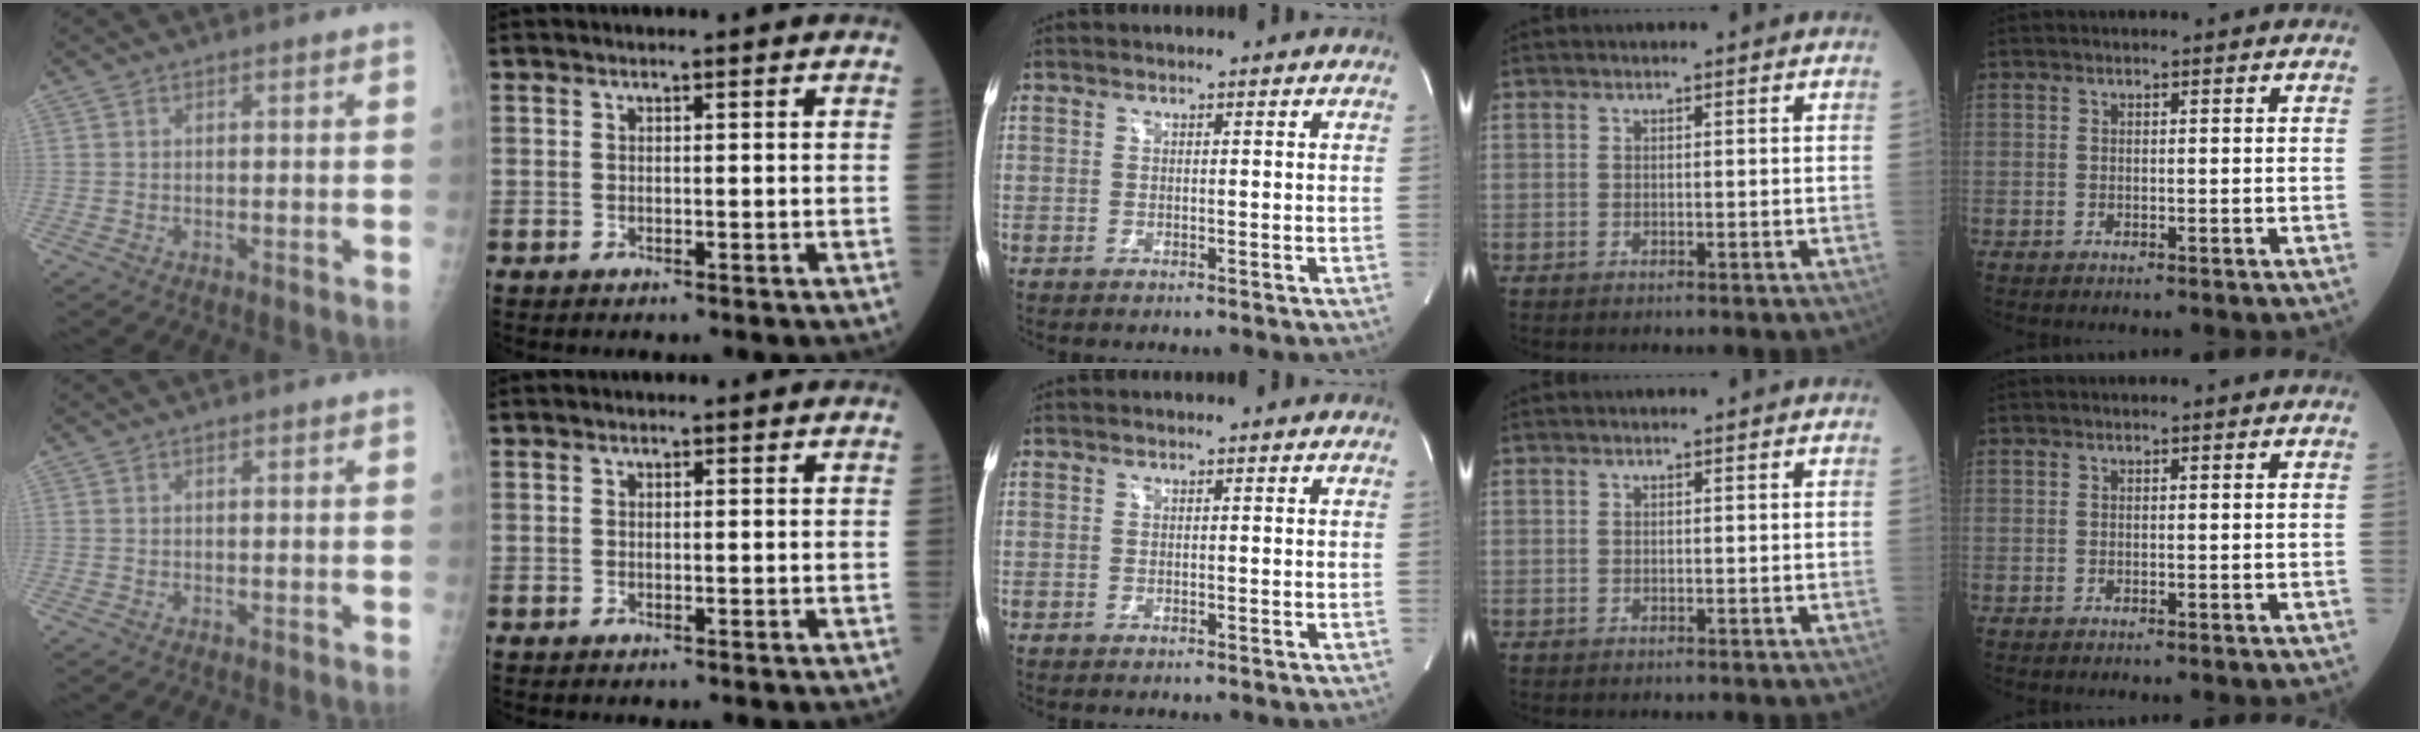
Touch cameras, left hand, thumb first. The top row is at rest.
{}